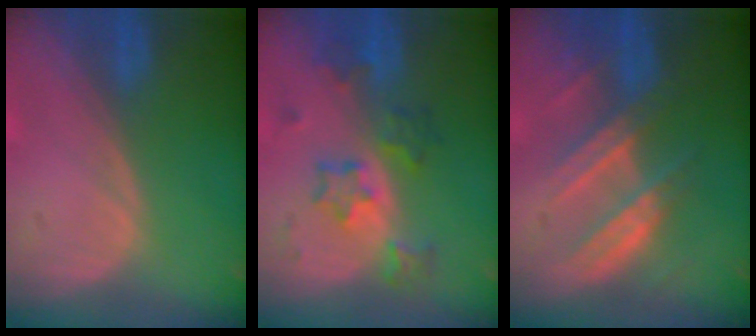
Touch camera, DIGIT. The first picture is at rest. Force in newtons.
{"total": 6.1, "press": 5.9, "slide": 1.4}
{"total": 7.4, "press": 7.1, "slide": 2.1}